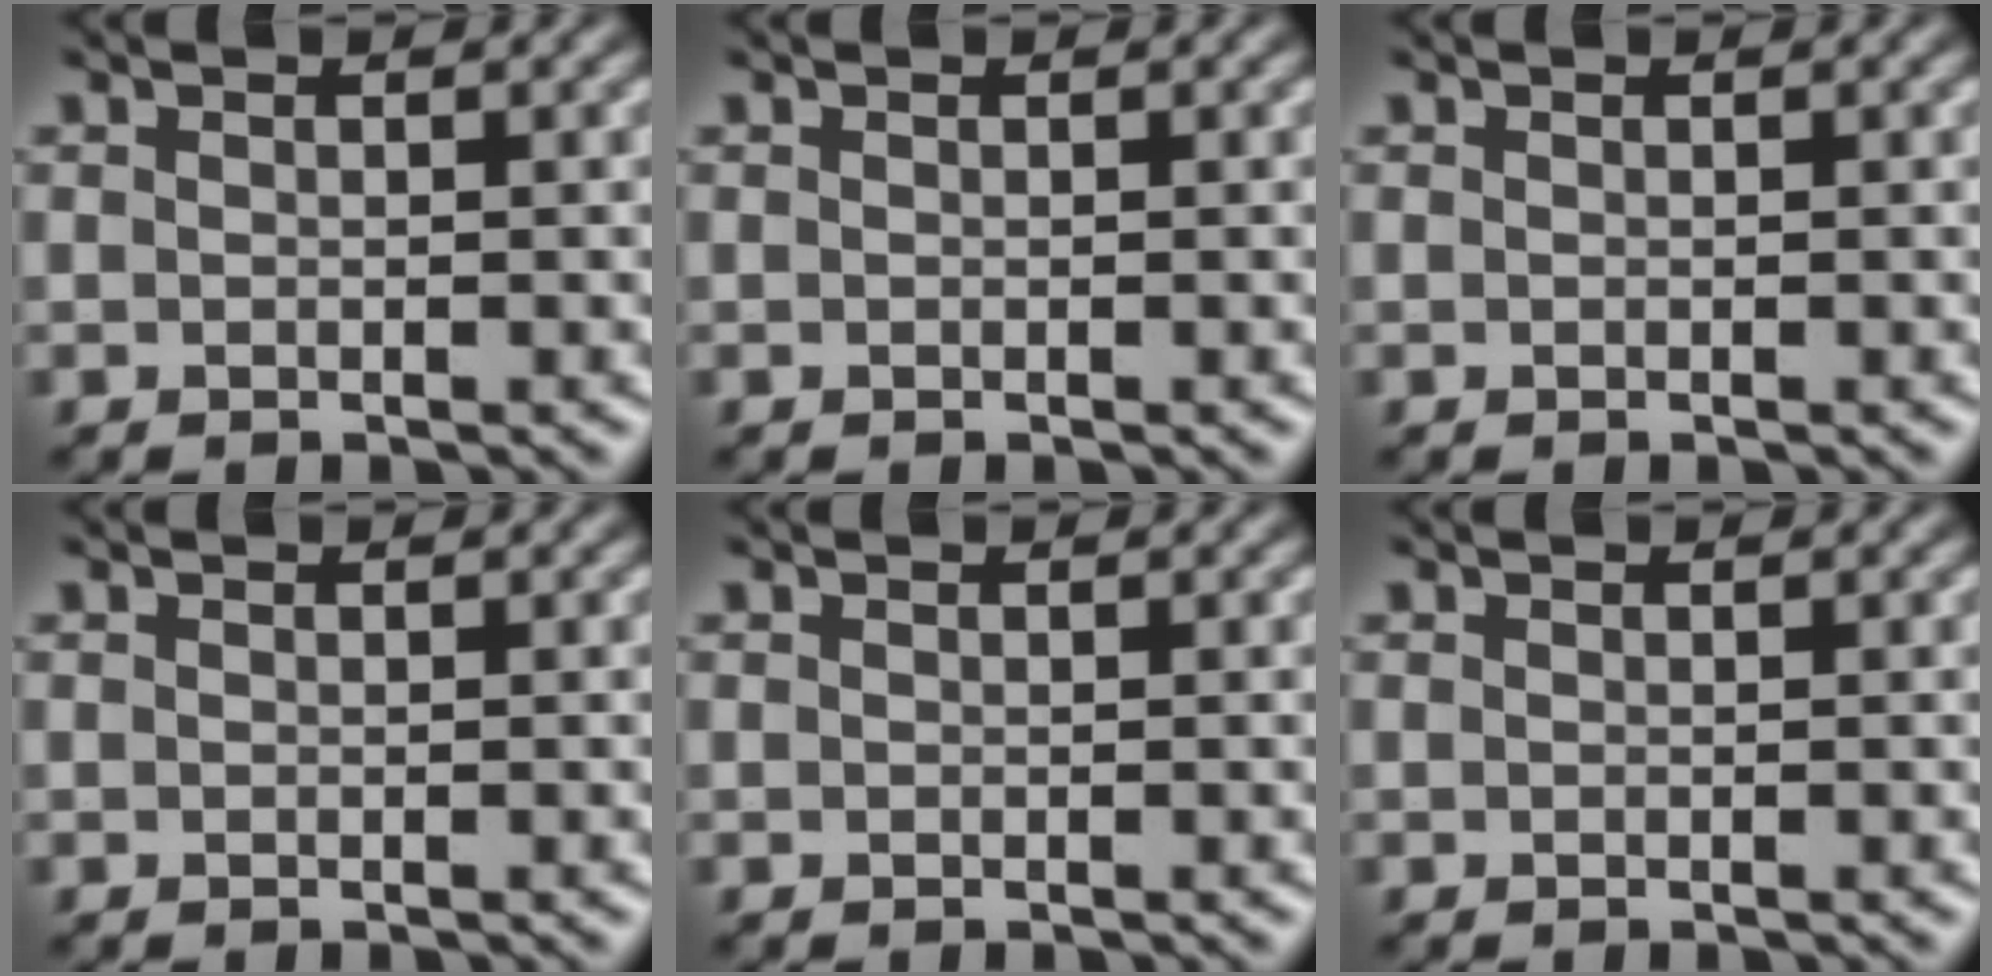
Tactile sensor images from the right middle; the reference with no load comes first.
{"total": 0.0}
{"total": 0.0}
{"total": 0.0}
{"total": 0.0}
{"total": 0.0}